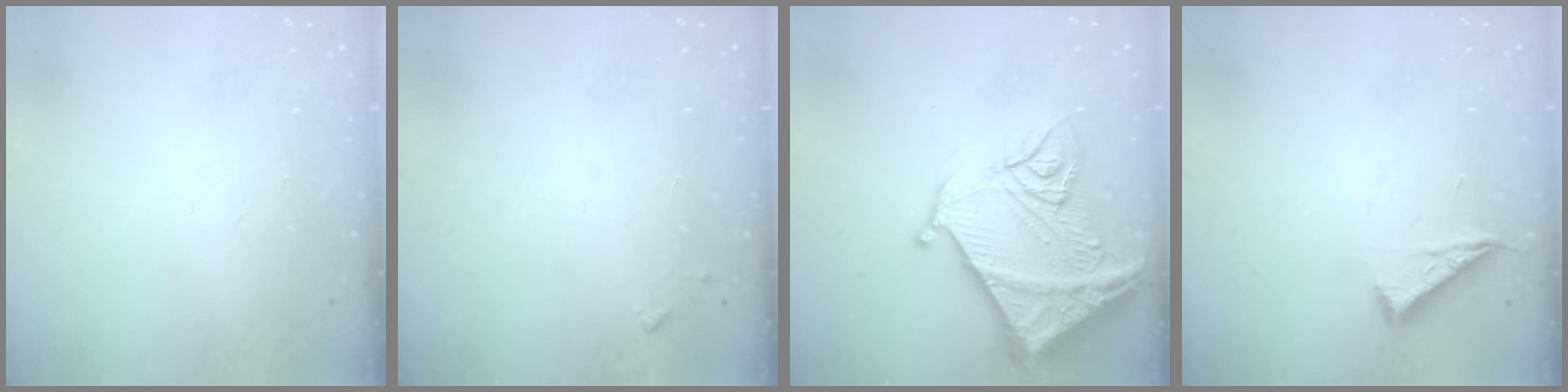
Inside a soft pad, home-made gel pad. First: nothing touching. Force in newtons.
{"total": 5.1, "press": 5.1, "slide": 0.4}
{"total": 18.9, "press": 18.7, "slide": 2.3}
{"total": 5.0, "press": 5.0, "slide": 0.7}